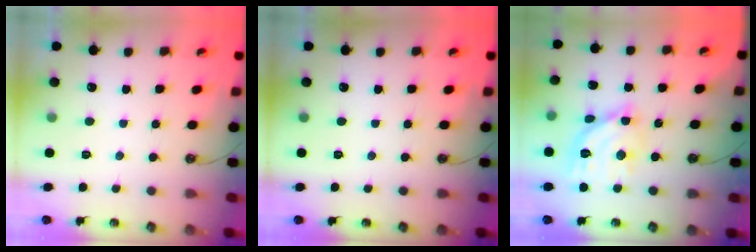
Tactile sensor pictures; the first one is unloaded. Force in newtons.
{"total": 0.0}
{"total": 14.2, "press": 14.2, "slide": 1.1}